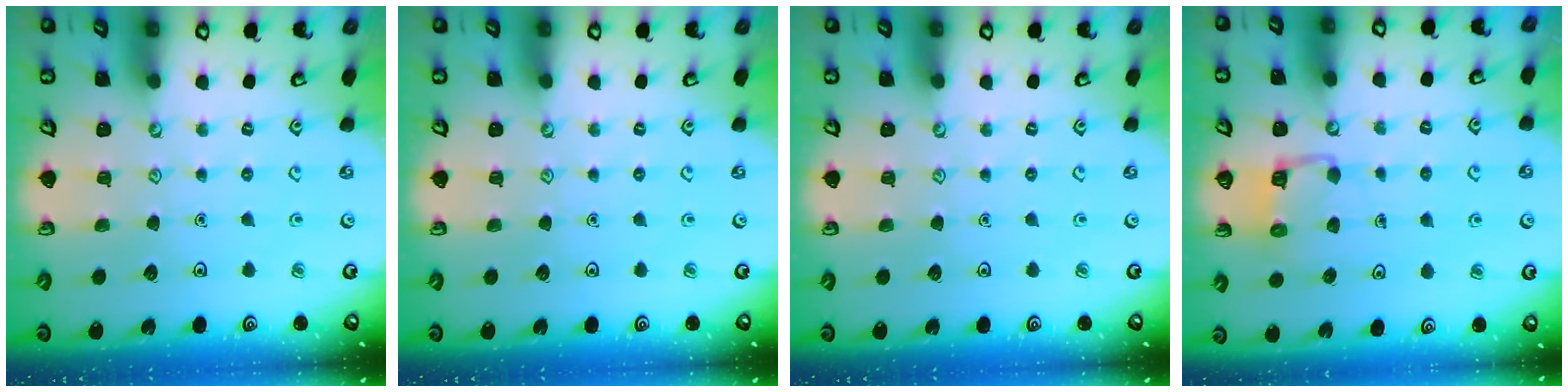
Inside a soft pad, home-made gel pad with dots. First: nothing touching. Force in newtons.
{"total": 0.0}
{"total": 0.0}
{"total": 3.9, "press": 3.9, "slide": 0.2}